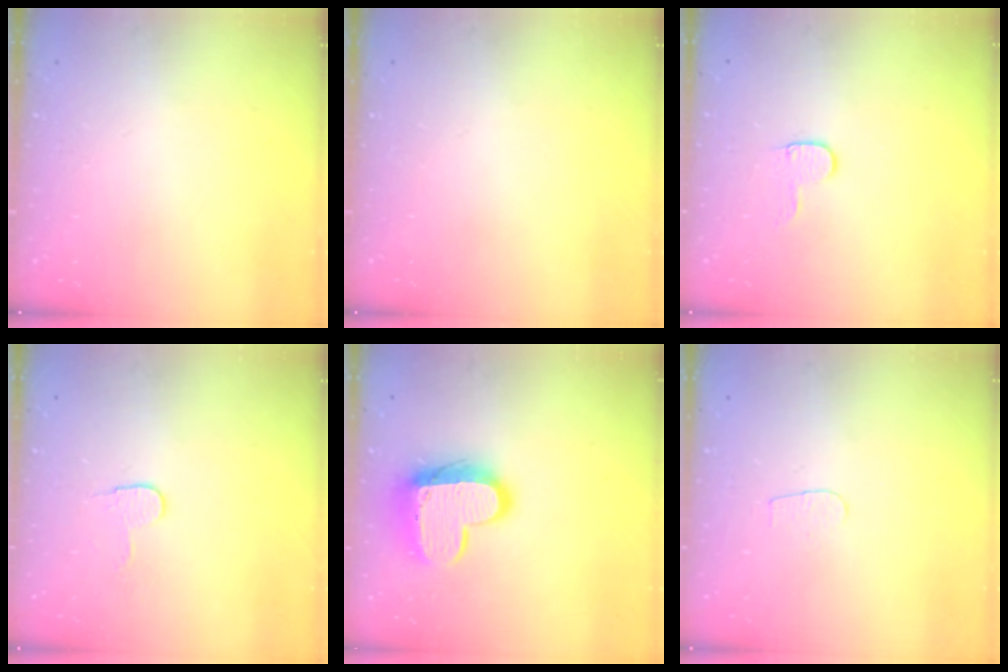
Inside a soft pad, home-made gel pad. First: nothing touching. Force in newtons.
{"total": 0.0}
{"total": 5.5, "press": 5.5, "slide": 0.5}
{"total": 3.8, "press": 3.8, "slide": 0.3}
{"total": 14.4, "press": 14.4, "slide": 1.1}
{"total": 3.7, "press": 3.6, "slide": 0.4}